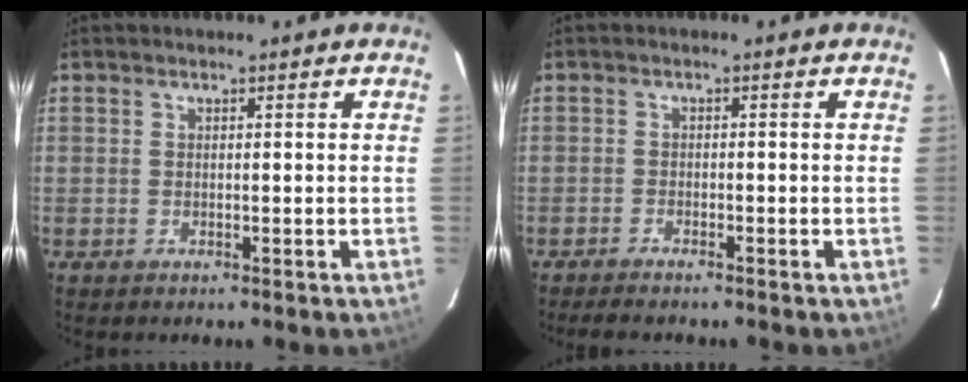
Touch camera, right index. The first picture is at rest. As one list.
[{"total": 3.2, "force": [-2.9, 0.3, 1.3], "torque": [-0.035, -0.008, -0.052]}]